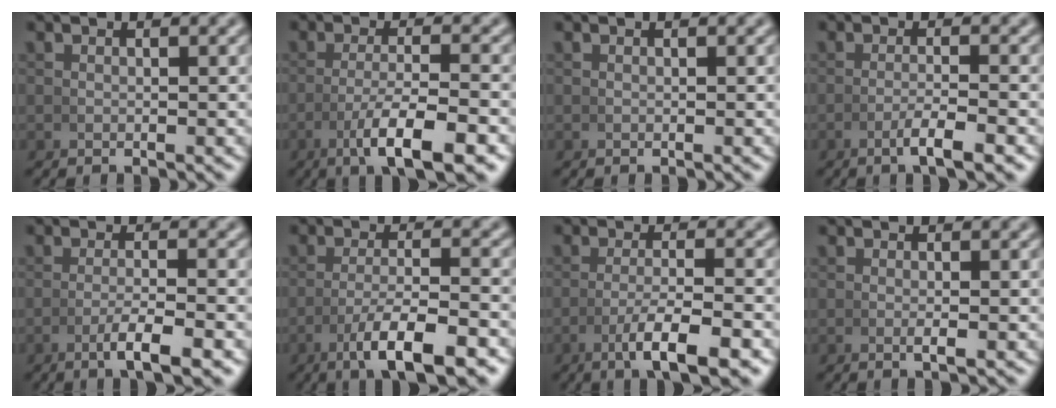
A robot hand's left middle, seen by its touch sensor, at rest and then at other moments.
{"total": 6.5, "force": [-3.0, 1.5, 5.5], "torque": [-0.093, -0.012, -0.041]}
{"total": 0.0}
{"total": 2.7, "force": [-1.6, 0.2, 2.2], "torque": [-0.046, -0.005, -0.028]}
{"total": 3.4, "force": [-1.8, 0.4, 2.9], "torque": [-0.058, -0.008, -0.029]}
{"total": 6.4, "force": [-3.2, 1.6, 5.3], "torque": [-0.092, -0.012, -0.045]}
{"total": 5.2, "force": [-2.5, 1.0, 4.5], "torque": [-0.078, -0.011, -0.035]}
{"total": 0.9, "force": [-0.3, 0.2, 0.9], "torque": [-0.019, 0.001, -0.005]}